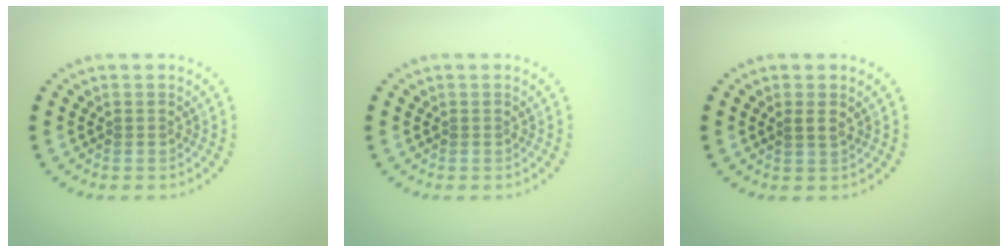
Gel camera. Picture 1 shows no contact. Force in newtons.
{"total": 0.0}
{"total": 0.6, "press": 0.5, "slide": 0.3}